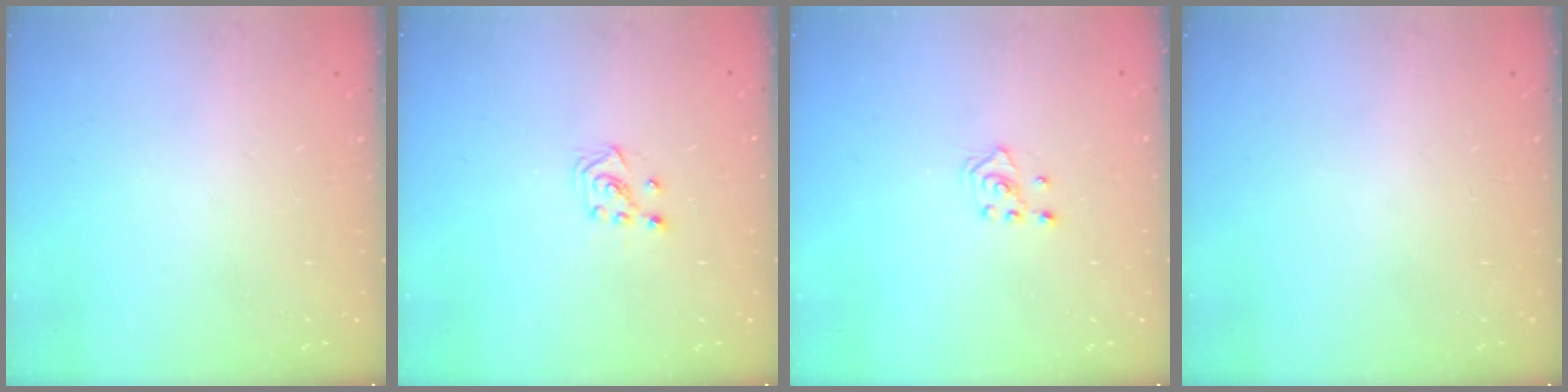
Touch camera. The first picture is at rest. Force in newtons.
{"total": 4.4, "press": 4.4, "slide": 0.5}
{"total": 2.7, "press": 2.6, "slide": 0.8}
{"total": 0.0}